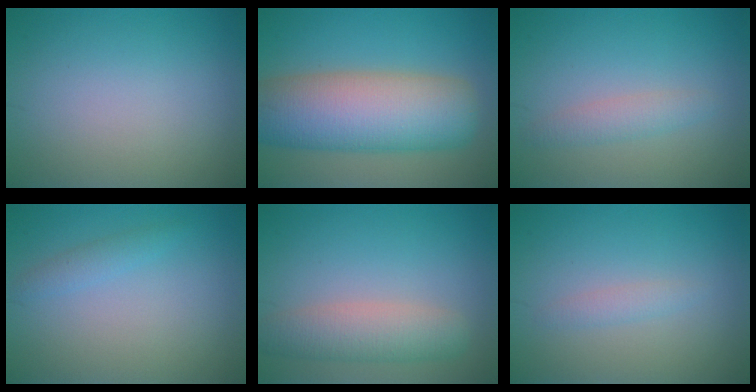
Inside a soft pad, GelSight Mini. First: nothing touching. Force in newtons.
{"total": 11.0, "press": 11.0, "slide": 0.3}
{"total": 1.8, "press": 1.8, "slide": 0.1}
{"total": 1.3, "press": 1.3, "slide": 0.1}
{"total": 4.1, "press": 4.1, "slide": 0.1}
{"total": 1.1, "press": 1.1, "slide": 0.1}